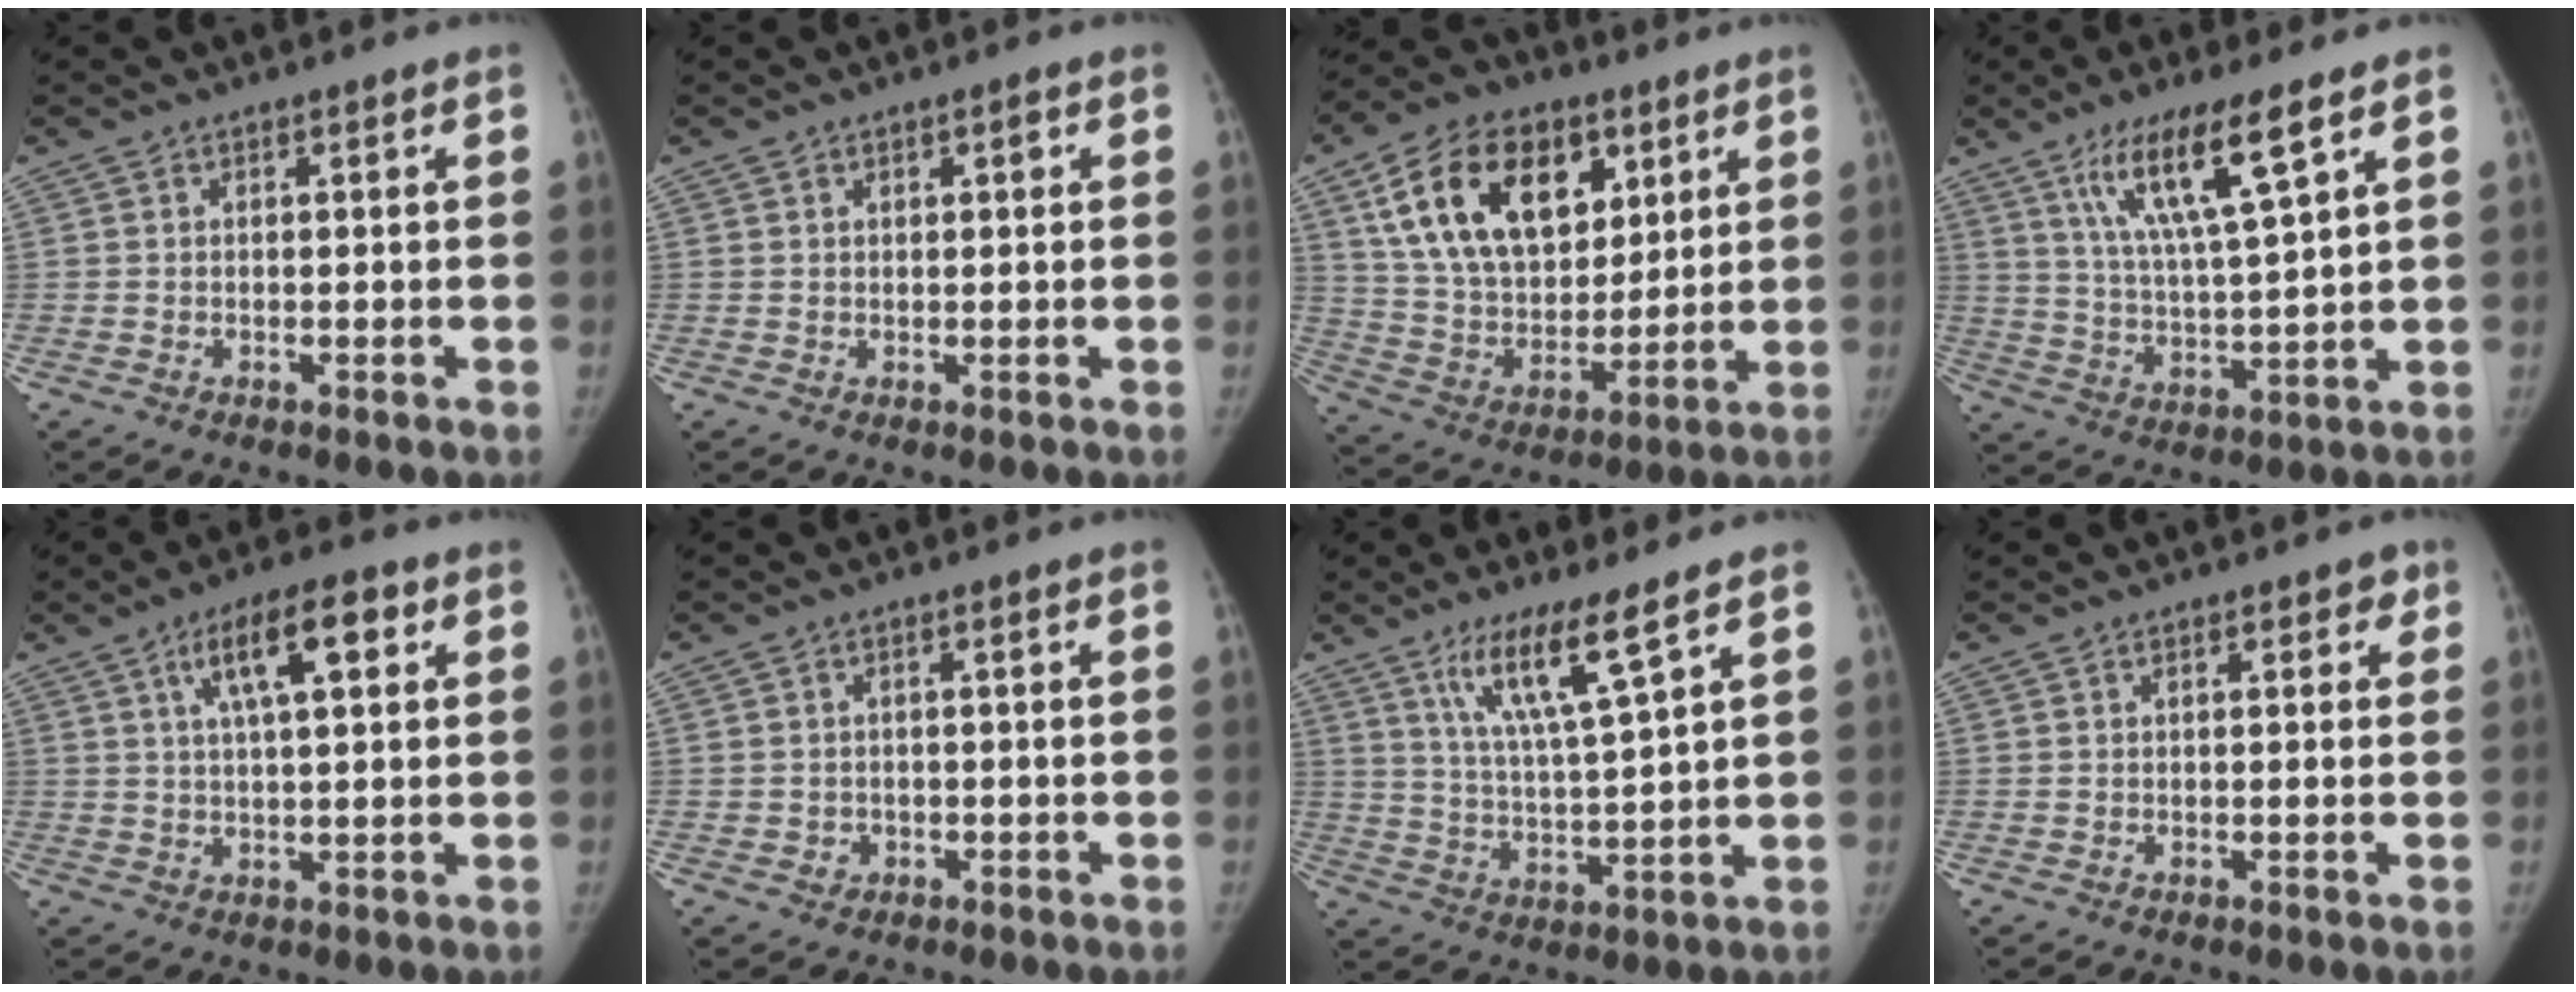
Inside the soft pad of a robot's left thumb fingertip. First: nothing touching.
{"total": 1.4, "force": [0.6, 0.7, 1.1], "torque": [-0.011, 0.000, 0.009]}
{"total": 22.5, "force": [9.6, 14.0, 14.6], "torque": [-0.224, -0.026, 0.172]}
{"total": 12.8, "force": [7.2, 1.5, 10.5], "torque": [-0.196, -0.031, 0.140]}
{"total": 9.5, "force": [3.9, 3.0, 8.2], "torque": [-0.125, 0.001, 0.065]}
{"total": 1.8, "force": [-0.6, 1.7, 0.3], "torque": [0.006, 0.006, -0.005]}
{"total": 10.3, "force": [6.4, 0.5, 8.1], "torque": [-0.151, -0.039, 0.126]}
{"total": 2.3, "force": [1.1, 1.2, 1.6], "torque": [-0.005, 0.000, 0.011]}